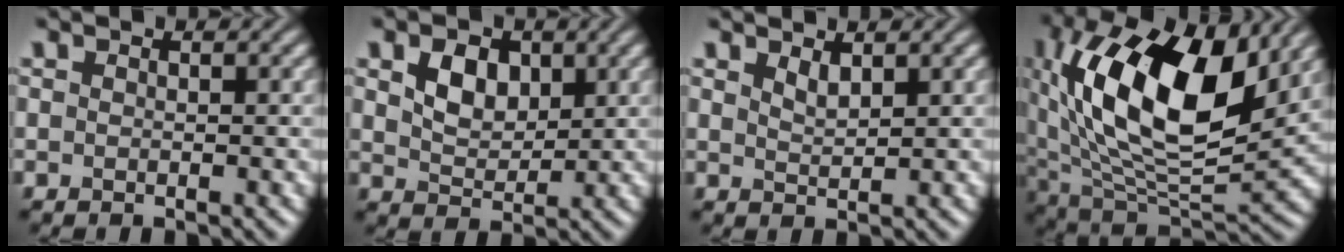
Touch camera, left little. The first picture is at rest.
{"total": 3.4, "force": [1.3, 2.3, 2.1], "torque": [-0.044, 0.000, 0.021]}
{"total": 1.4, "force": [1.1, 0.4, 0.7], "torque": [-0.017, -0.002, 0.023]}
{"total": 16.5, "force": [4.9, 8.4, 13.3], "torque": [-0.254, 0.012, 0.082]}